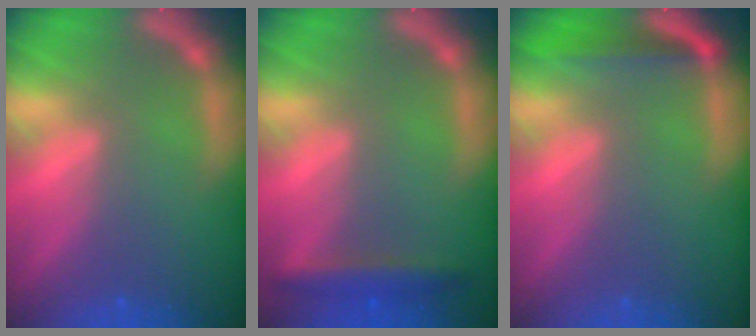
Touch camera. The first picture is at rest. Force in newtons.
{"total": 2.9}
{"total": 3.0}